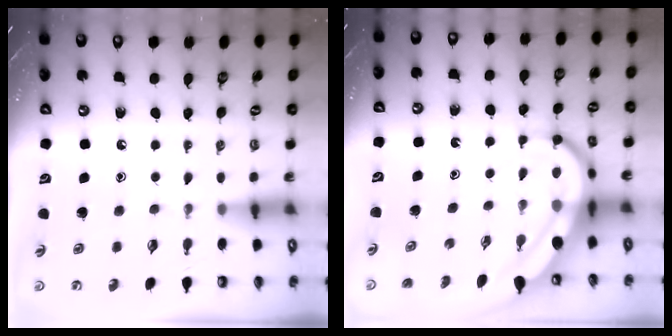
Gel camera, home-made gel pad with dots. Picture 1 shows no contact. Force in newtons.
{"total": 10.3, "press": 10.3, "slide": 1.0}